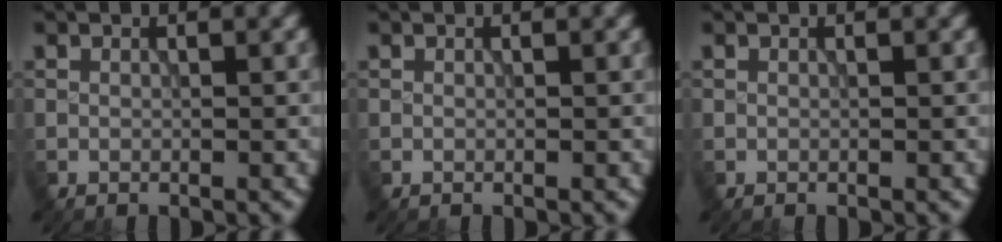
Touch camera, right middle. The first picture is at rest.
{"total": 0.0}
{"total": 0.0}